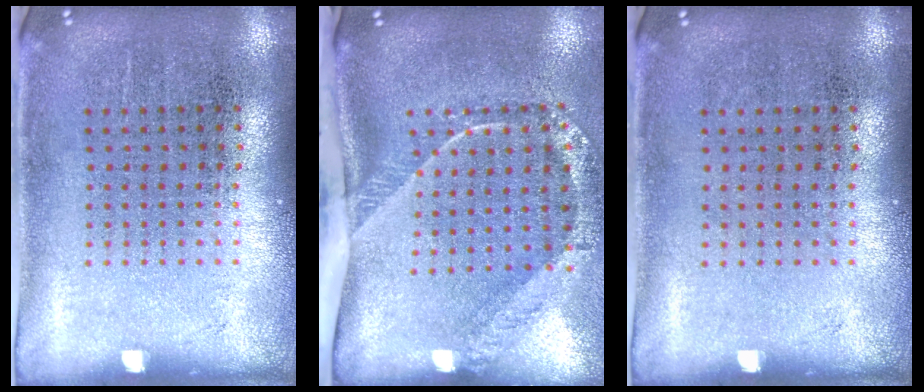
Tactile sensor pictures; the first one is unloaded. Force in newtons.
{"total": 2.6, "press": 1.7, "slide": 2.0}
{"total": 0.0}